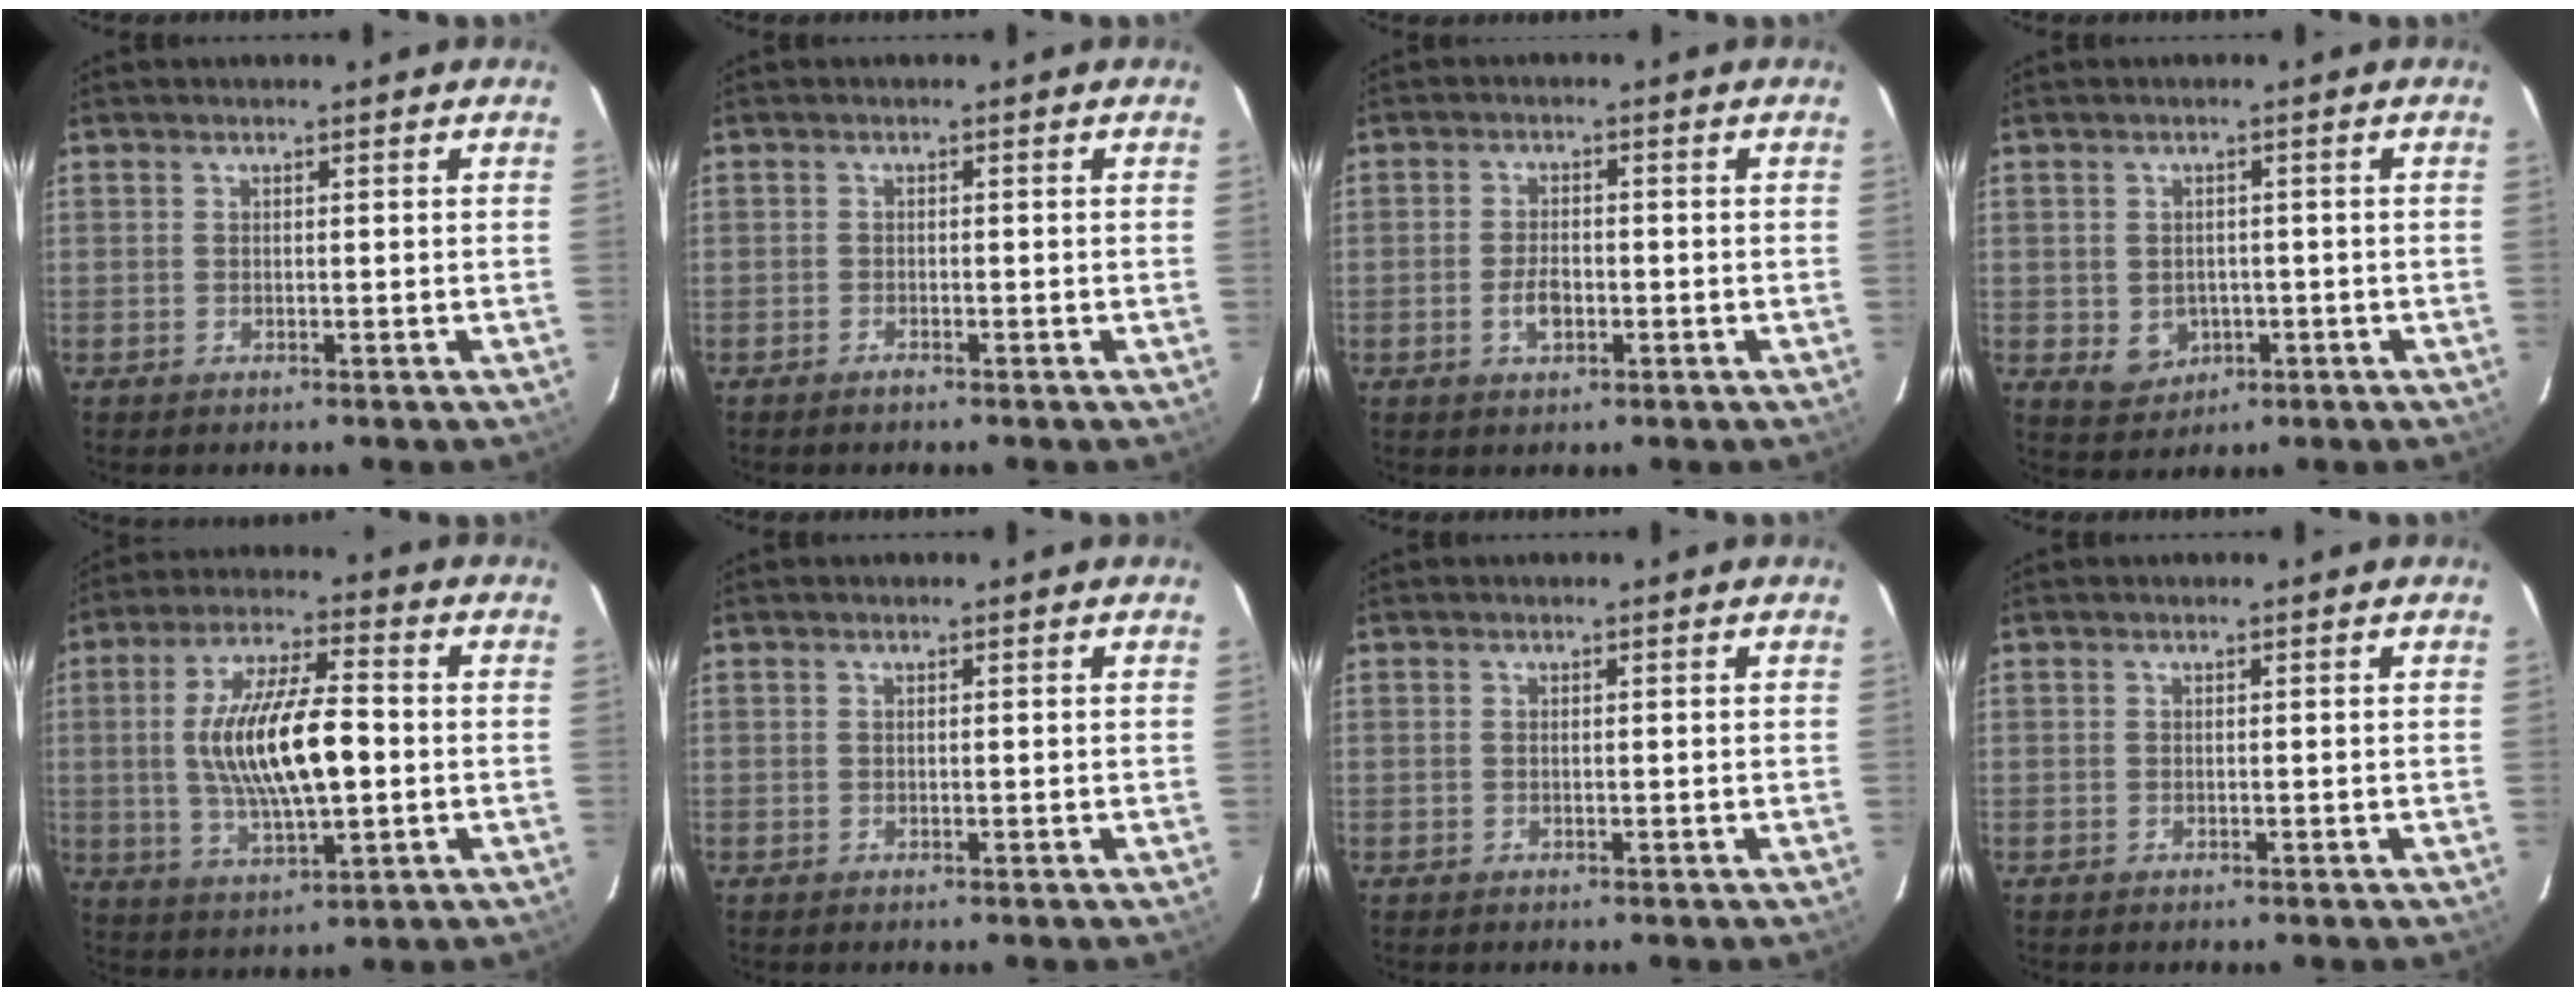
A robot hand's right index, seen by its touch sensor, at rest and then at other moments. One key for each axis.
{"total": 0.9, "fx": -0.8, "fy": 0.2, "fz": 0.3, "tx": -0.007, "ty": 0.001, "tz": -0.017}
{"total": 3.7, "fx": -1.2, "fy": 2.0, "fz": 2.8, "tx": -0.057, "ty": 0.000, "tz": -0.019}
{"total": 4.8, "fx": -1.0, "fy": 4.3, "fz": 1.9, "tx": -0.046, "ty": 0.004, "tz": 0.004}
{"total": 15.4, "fx": -0.4, "fy": 5.0, "fz": 14.5, "tx": -0.272, "ty": 0.001, "tz": -0.001}
{"total": 0.0}
{"total": 0.0}
{"total": 0.0}